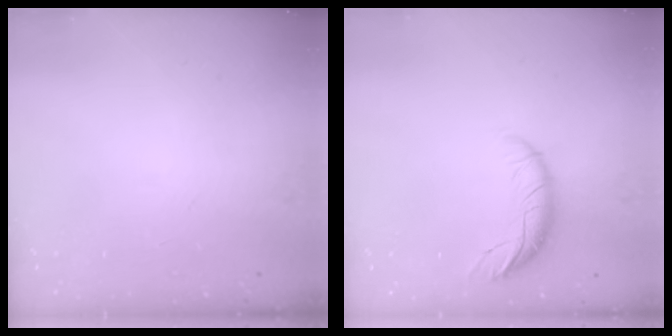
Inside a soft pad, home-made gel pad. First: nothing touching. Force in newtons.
{"total": 9.0, "press": 8.8, "slide": 1.8}